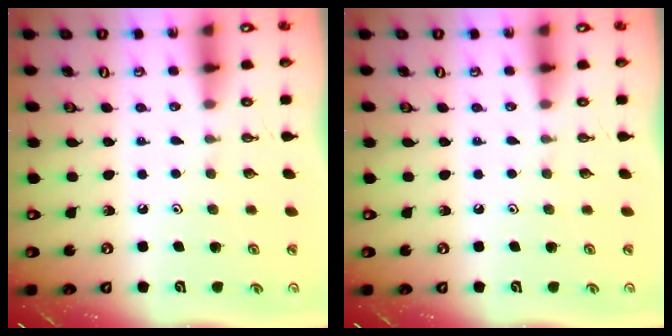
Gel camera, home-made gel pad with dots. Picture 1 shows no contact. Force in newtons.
{"total": 0.0}